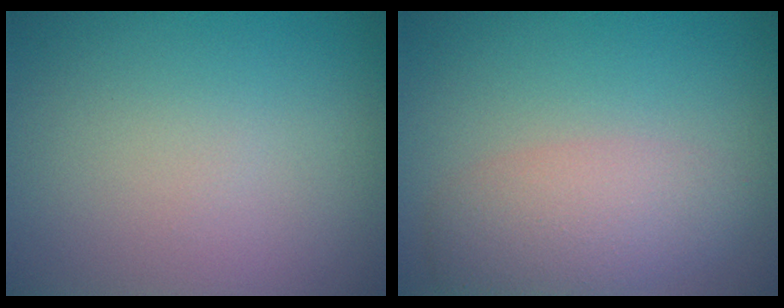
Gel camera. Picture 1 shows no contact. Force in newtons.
{"total": 4.1, "press": 4.1, "slide": 0.1}